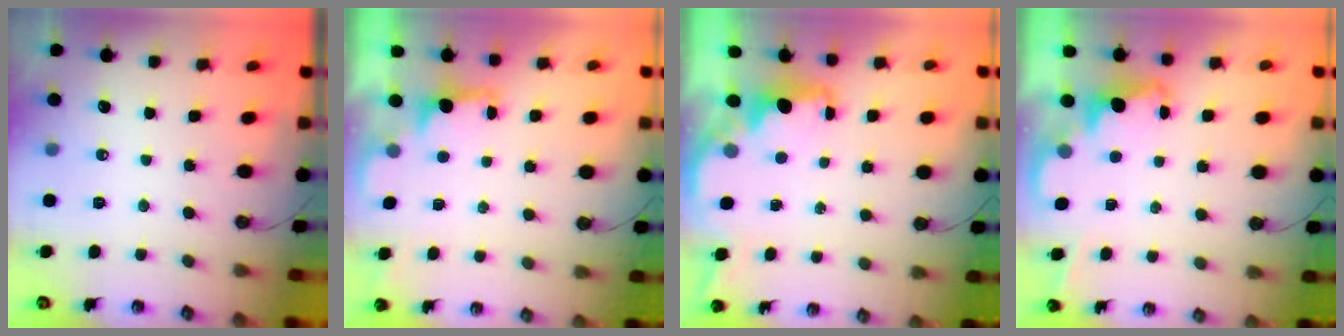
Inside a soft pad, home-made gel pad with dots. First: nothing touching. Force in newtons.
{"total": 1.7, "press": 1.5, "slide": 0.9}
{"total": 1.9, "press": 1.7, "slide": 0.7}
{"total": 2.5, "press": 2.4, "slide": 0.5}